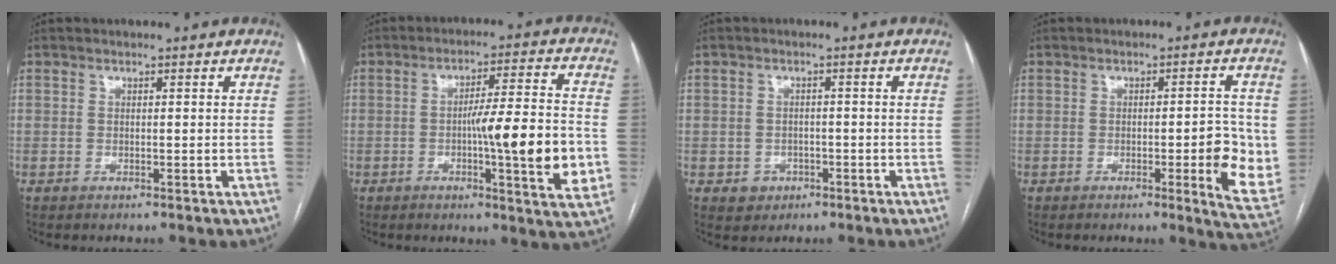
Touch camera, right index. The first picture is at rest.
{"total": 14.4, "force": [-2.5, 0.5, 14.1], "torque": [-0.206, -0.004, -0.038]}
{"total": 3.1, "force": [-1.2, 2.8, 0.5], "torque": [0.002, 0.010, -0.011]}
{"total": 8.0, "force": [-1.3, 1.4, 7.8], "torque": [-0.088, -0.004, -0.014]}